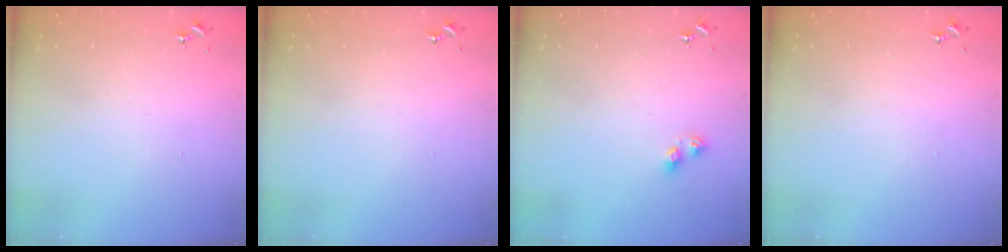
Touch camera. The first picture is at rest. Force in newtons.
{"total": 0.0}
{"total": 5.1, "press": 5.1, "slide": 0.2}
{"total": 0.0}